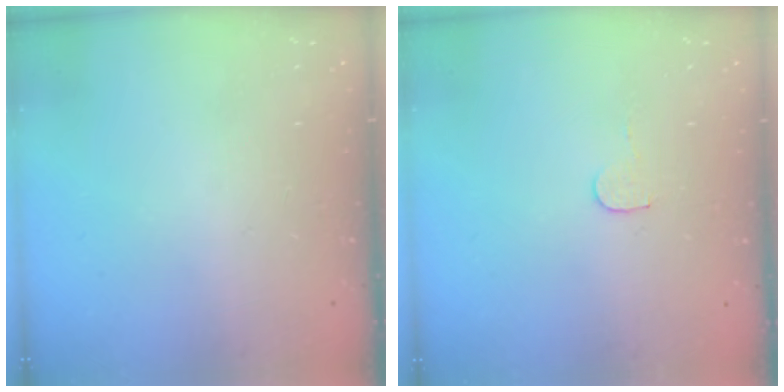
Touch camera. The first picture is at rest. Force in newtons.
{"total": 4.5, "press": 4.5, "slide": 0.4}